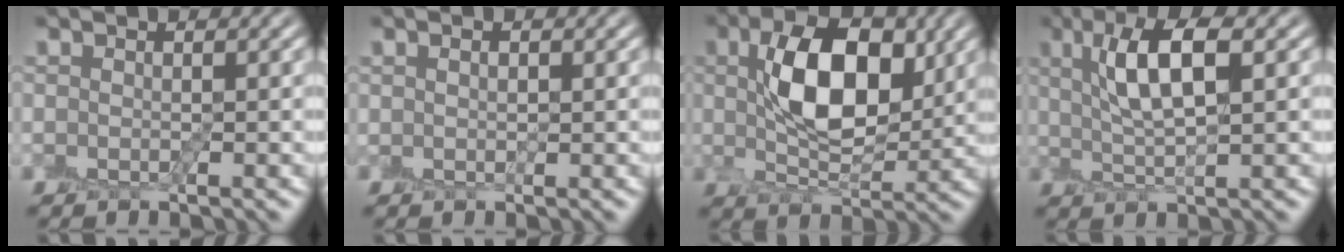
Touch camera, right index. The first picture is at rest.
{"total": 0.7, "force": [0.5, 0.3, 0.4], "torque": [-0.012, 0.003, 0.012]}
{"total": 7.9, "force": [1.8, 4.0, 6.6], "torque": [-0.117, 0.007, 0.032]}
{"total": 5.6, "force": [1.9, 1.4, 5.0], "torque": [-0.095, 0.008, 0.033]}